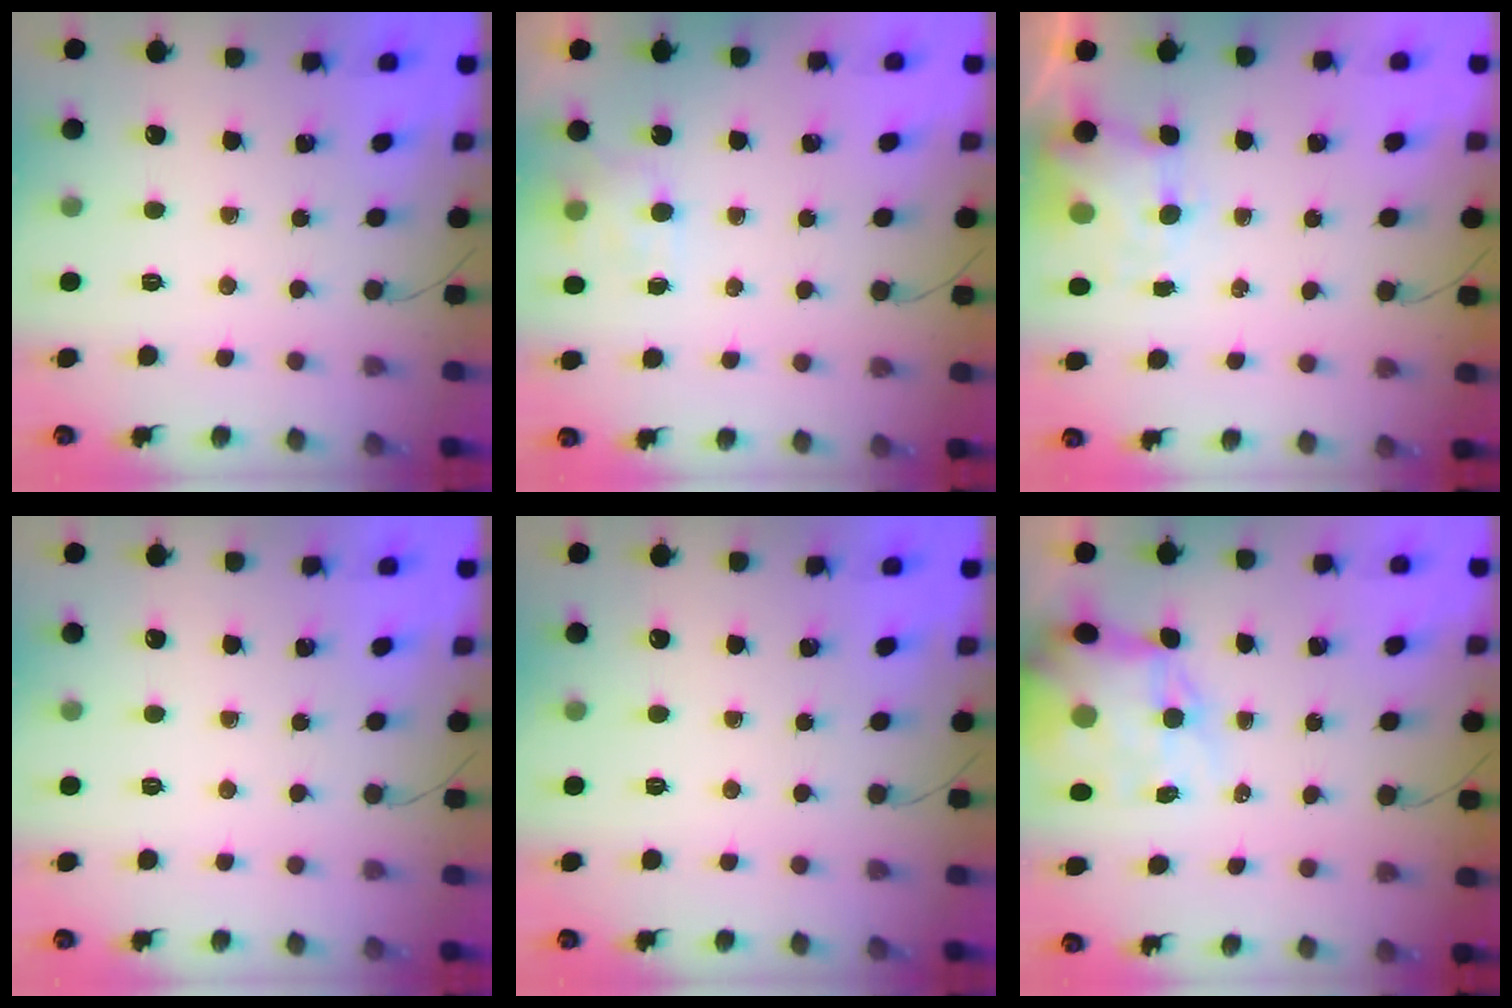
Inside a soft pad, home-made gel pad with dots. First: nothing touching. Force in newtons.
{"total": 4.1, "press": 4.0, "slide": 1.2}
{"total": 4.4, "press": 4.3, "slide": 1.0}
{"total": 0.0}
{"total": 0.0}
{"total": 12.1, "press": 11.6, "slide": 3.5}